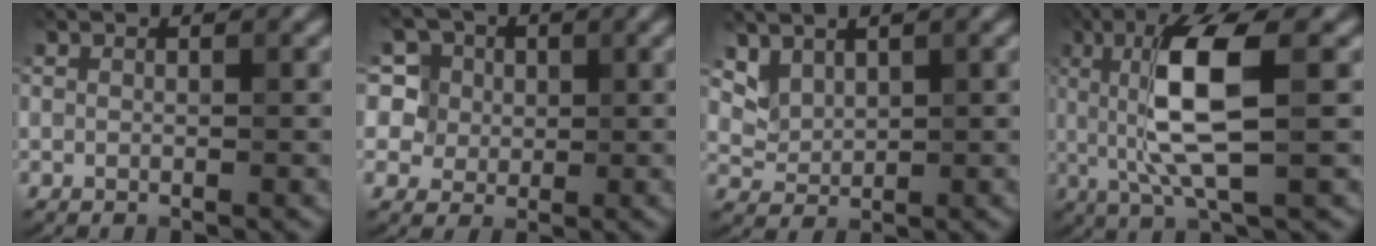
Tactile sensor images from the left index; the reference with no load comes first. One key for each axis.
{"total": 13.2, "fx": 7.6, "fy": 9.1, "fz": 5.9, "tx": -0.140, "ty": 0.041, "tz": 0.108}
{"total": 2.7, "fx": 2.1, "fy": 1.4, "fz": 0.8, "tx": -0.025, "ty": -0.009, "tz": 0.059}
{"total": 7.8, "fx": 0.9, "fy": 1.9, "fz": 7.6, "tx": -0.146, "ty": -0.004, "tz": 0.020}